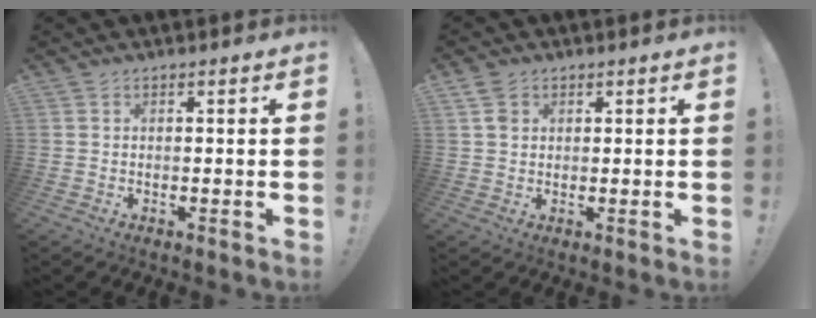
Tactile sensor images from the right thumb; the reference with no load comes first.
{"total": 1.9, "force": [0.7, 1.6, 0.7], "torque": [-0.002, -0.002, 0.012]}